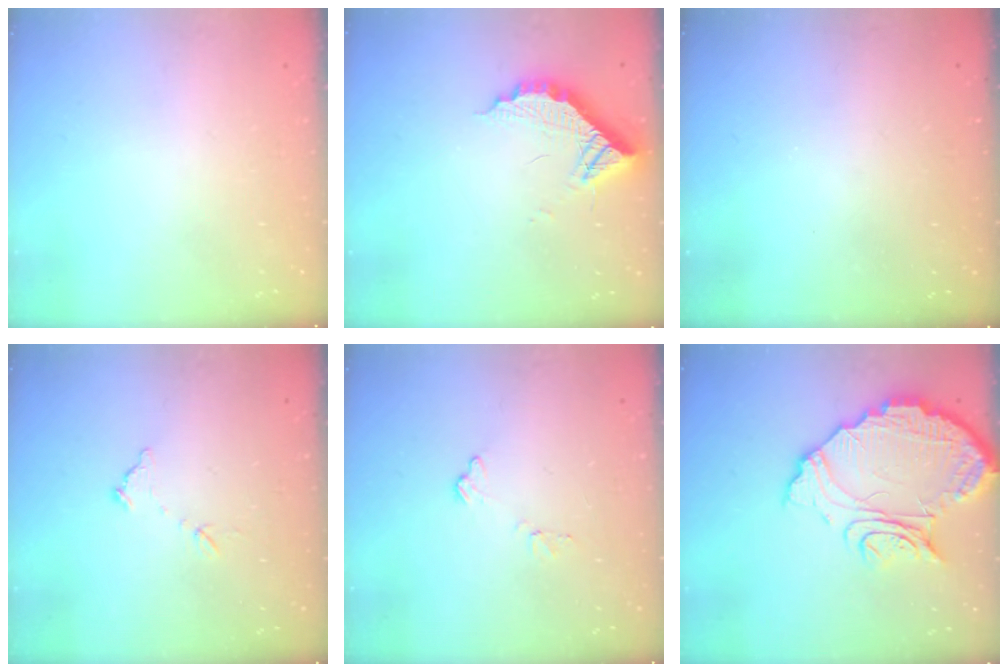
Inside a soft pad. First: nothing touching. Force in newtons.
{"total": 10.6, "press": 10.5, "slide": 0.8}
{"total": 3.0, "press": 3.0, "slide": 0.1}
{"total": 6.9, "press": 6.9, "slide": 0.4}
{"total": 6.9, "press": 6.9, "slide": 0.6}
{"total": 15.7, "press": 15.7, "slide": 1.0}